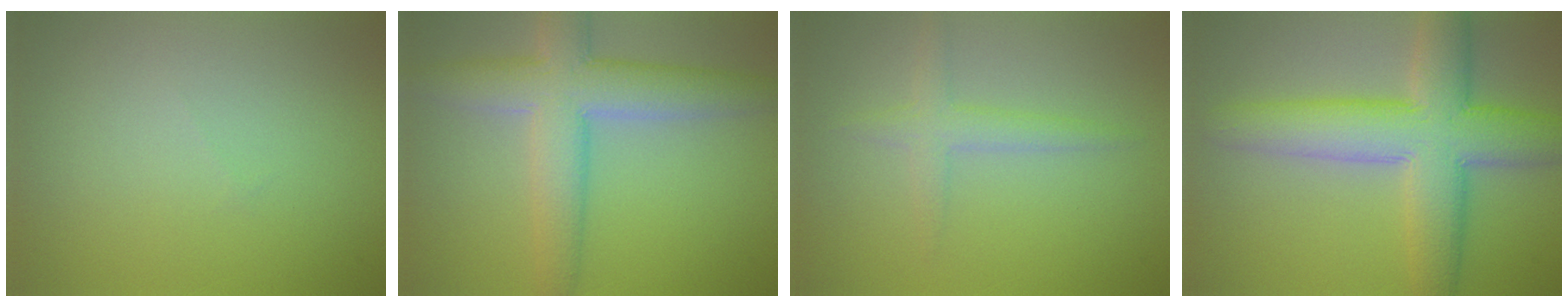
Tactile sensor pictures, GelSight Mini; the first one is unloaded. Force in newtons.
{"total": 7.1, "press": 7.1, "slide": 0.3}
{"total": 2.2, "press": 2.2, "slide": 0.1}
{"total": 9.0, "press": 9.0, "slide": 0.2}